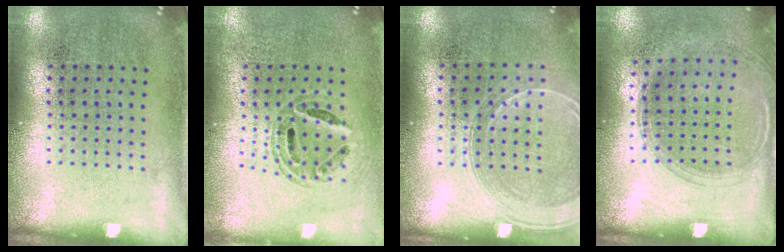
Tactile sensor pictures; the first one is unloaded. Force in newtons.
{"total": 0.7, "press": 0.7, "slide": 0.2}
{"total": 1.5, "press": 1.5, "slide": 0.4}
{"total": 1.3, "press": 1.1, "slide": 0.7}